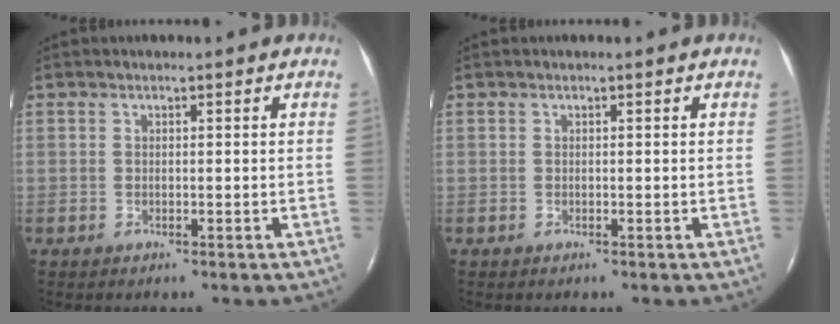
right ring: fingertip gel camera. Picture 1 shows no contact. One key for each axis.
{"total": 0.0}